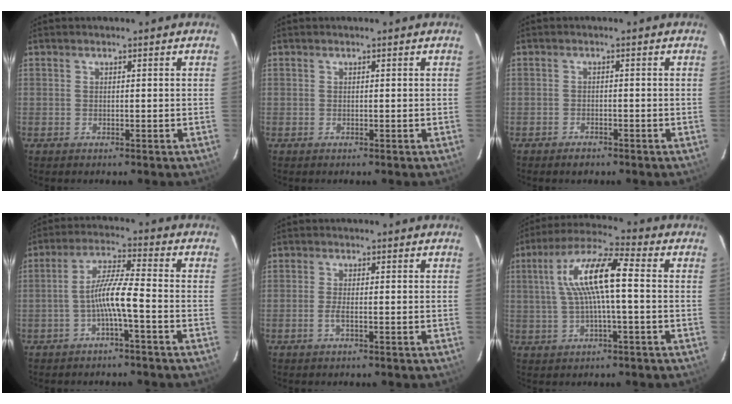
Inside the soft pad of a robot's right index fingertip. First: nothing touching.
{"total": 0.0}
{"total": 2.1, "force": [-1.7, 1.0, 0.7], "torque": [-0.020, 0.001, -0.029]}
{"total": 6.5, "force": [-2.7, -0.2, 5.9], "torque": [-0.125, 0.012, -0.049]}
{"total": 1.8, "force": [-0.8, 0.2, 1.7], "torque": [-0.035, -0.001, -0.017]}
{"total": 11.6, "force": [0.9, 2.0, 11.4], "torque": [-0.216, 0.020, 0.016]}